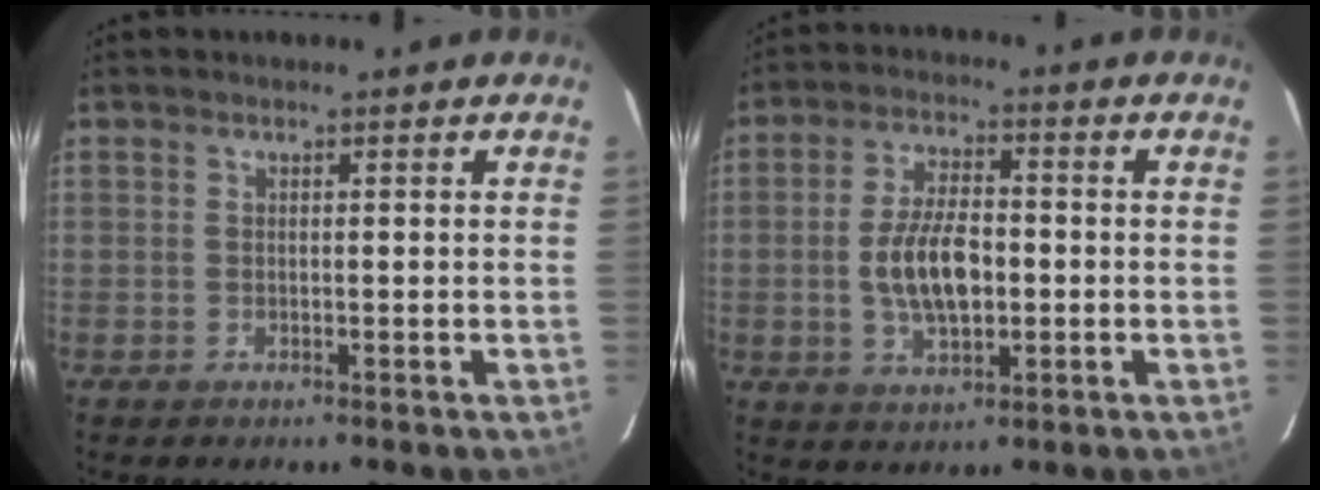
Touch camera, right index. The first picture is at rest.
{"total": 9.8, "force": [-1.3, 4.7, 8.4], "torque": [-0.164, 0.003, -0.020]}